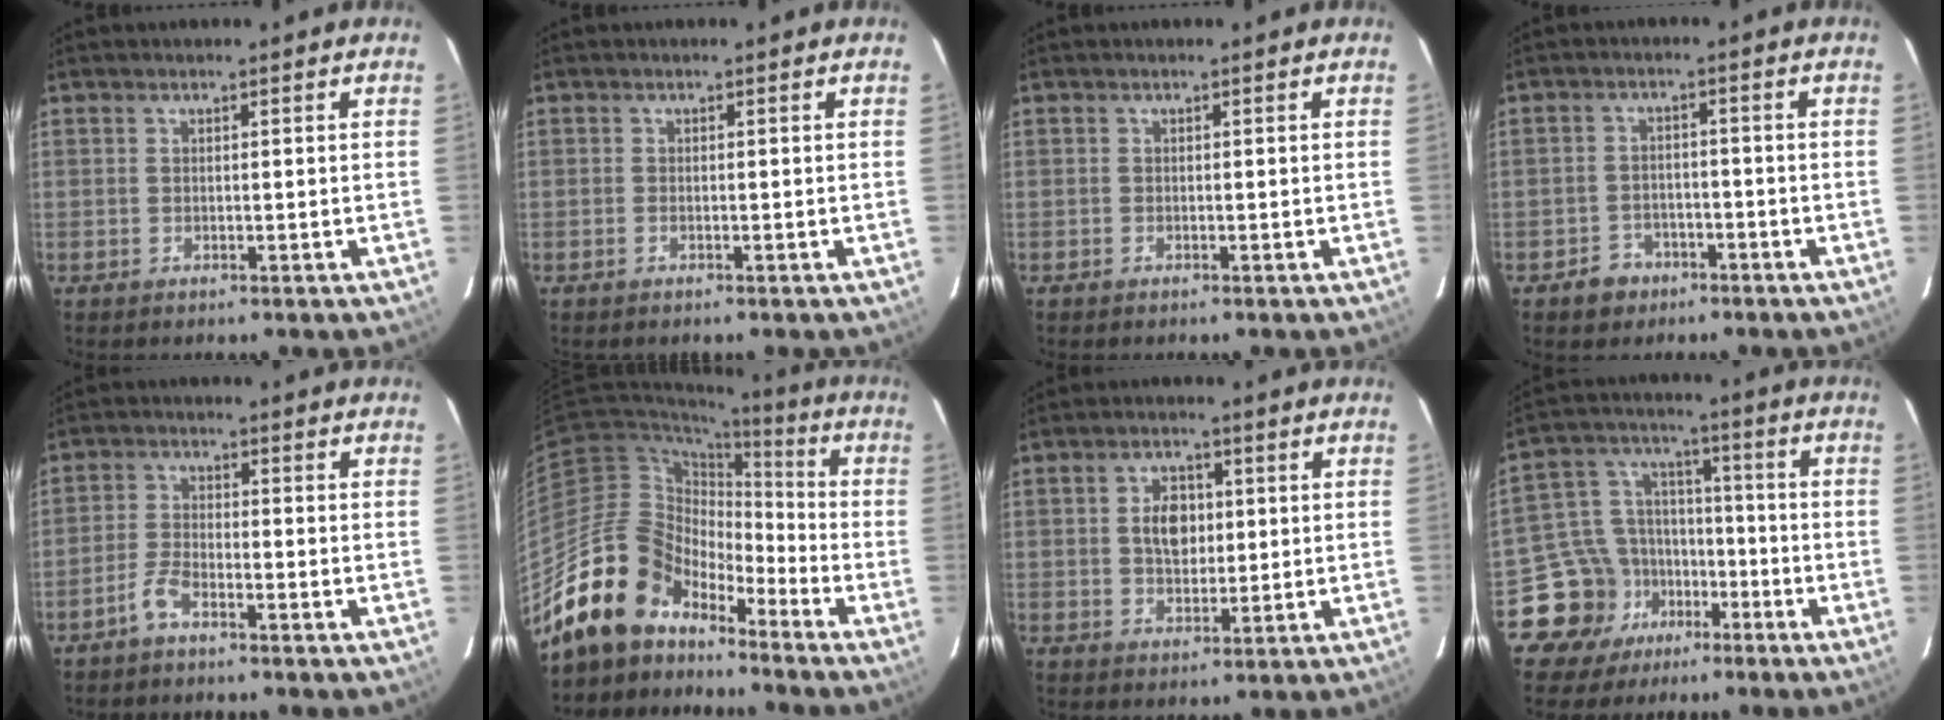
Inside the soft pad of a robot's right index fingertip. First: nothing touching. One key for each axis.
{"total": 0.5, "fx": -0.3, "fy": 0.3, "fz": 0.3, "tx": -0.007, "ty": -0.001, "tz": -0.006}
{"total": 0.0}
{"total": 4.7, "fx": -3.1, "fy": 3.4, "fz": 0.7, "tx": -0.031, "ty": 0.012, "tz": -0.044}
{"total": 3.9, "fx": -2.9, "fy": 1.2, "fz": 2.2, "tx": -0.062, "ty": 0.007, "tz": -0.062}
{"total": 15.6, "fx": -12.8, "fy": 7.8, "fz": 4.4, "tx": -0.087, "ty": 0.026, "tz": -0.233}
{"total": 6.0, "fx": 0.8, "fy": 4.1, "fz": 4.4, "tx": -0.073, "ty": 0.010, "tz": 0.018}
{"total": 11.8, "fx": -6.9, "fy": 9.3, "fz": 2.0, "tx": -0.064, "ty": 0.050, "tz": -0.110}